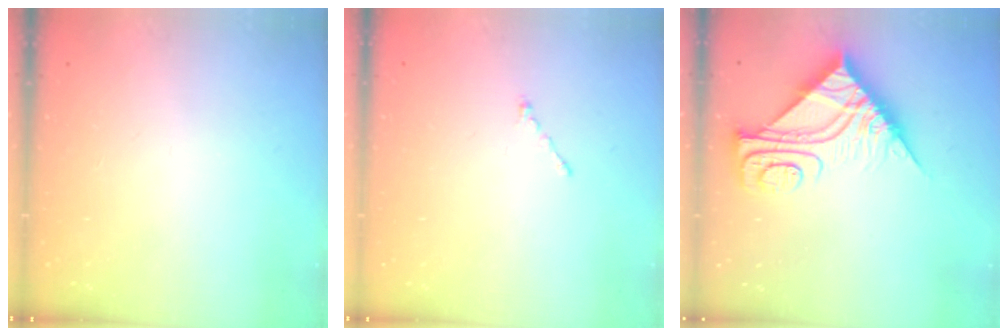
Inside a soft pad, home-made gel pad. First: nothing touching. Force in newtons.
{"total": 0.7, "press": 0.7, "slide": 0.2}
{"total": 11.6, "press": 11.5, "slide": 1.1}